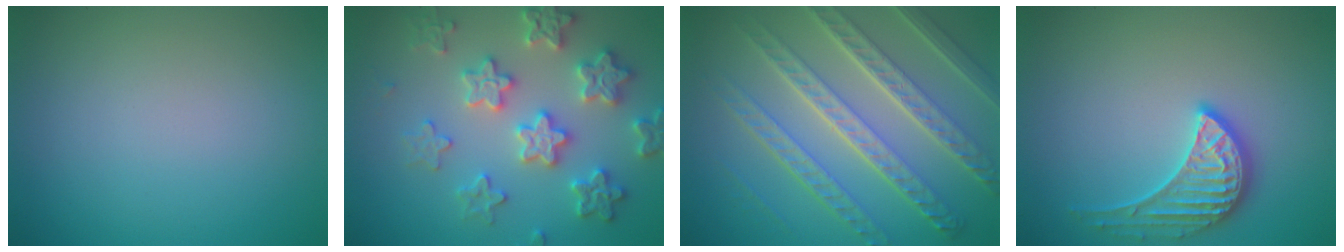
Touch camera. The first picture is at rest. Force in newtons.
{"total": 5.9, "press": 5.8, "slide": 1.2}
{"total": 8.4, "press": 6.1, "slide": 5.7}
{"total": 3.3, "press": 3.2, "slide": 0.6}